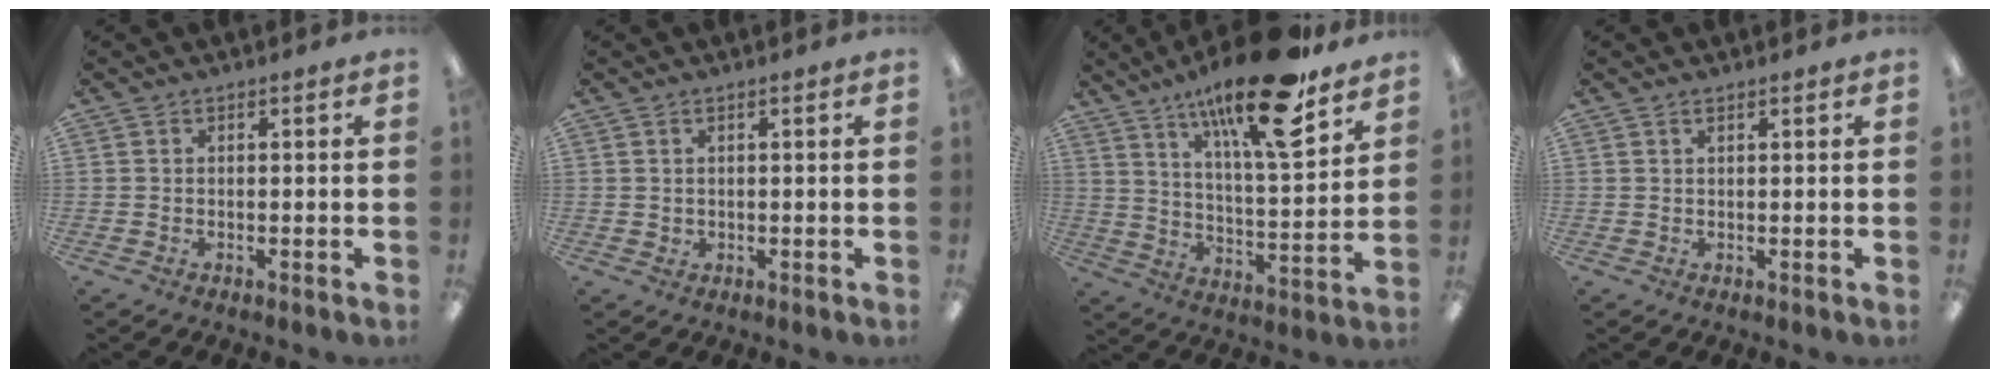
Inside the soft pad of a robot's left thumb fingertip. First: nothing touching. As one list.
[{"total": 1.0, "force": [0.6, 0.7, 0.3], "torque": [-0.007, 0.003, 0.010]}, {"total": 21.2, "force": [14.5, 5.5, 14.5], "torque": [-0.233, -0.084, 0.234]}, {"total": 0.8, "force": [0.6, 0.3, 0.5], "torque": [-0.011, 0.002, 0.010]}]